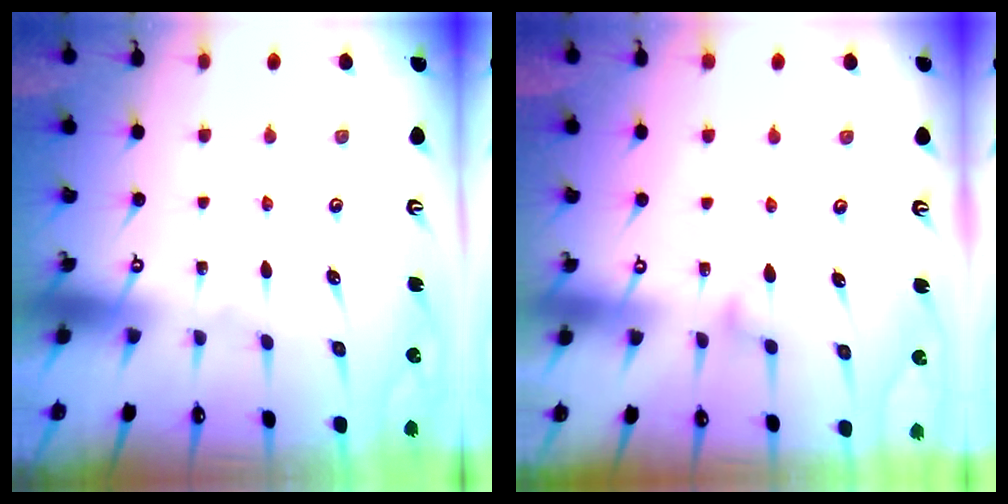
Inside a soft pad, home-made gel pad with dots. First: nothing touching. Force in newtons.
{"total": 9.4, "press": 9.4, "slide": 0.5}